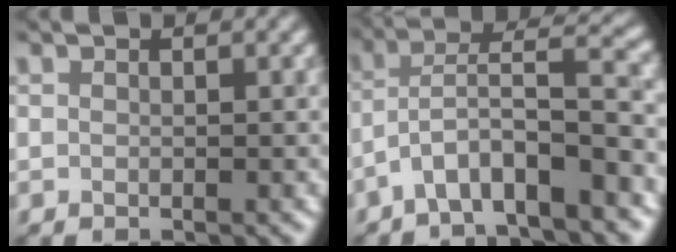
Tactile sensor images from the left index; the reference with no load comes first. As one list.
[{"total": 7.1, "force": [-4.1, 1.5, 5.6], "torque": [-0.089, 0.018, -0.070]}]